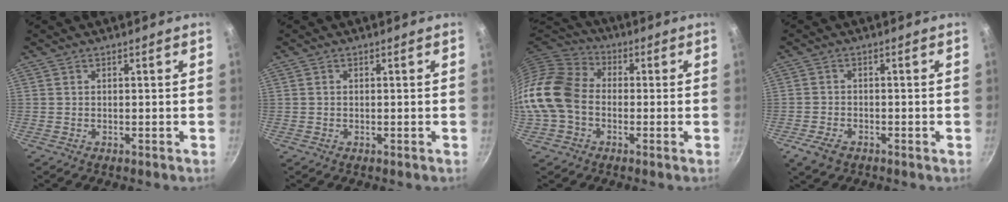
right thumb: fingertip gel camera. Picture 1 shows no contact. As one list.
[{"total": 0.5, "force": [0.1, 0.5, 0.3], "torque": [-0.003, 0.004, 0.001]}, {"total": 15.0, "force": [-2.3, 11.2, 9.6], "torque": [-0.173, 0.033, -0.066]}, {"total": 4.3, "force": [-2.5, 2.5, 2.5], "torque": [-0.054, 0.010, -0.049]}]